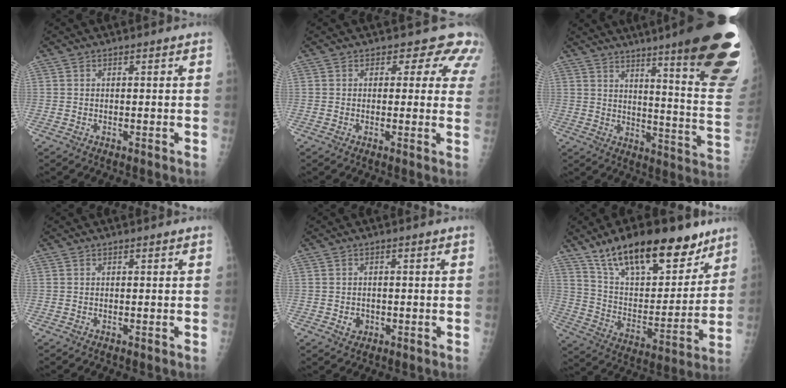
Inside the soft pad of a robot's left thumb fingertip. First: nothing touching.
{"total": 7.3, "force": [5.4, 4.4, 2.2], "torque": [0.019, -0.019, 0.035]}
{"total": 28.3, "force": [18.1, 3.4, 21.5], "torque": [-0.208, -0.096, 0.237]}
{"total": 0.0}
{"total": 2.5, "force": [-0.8, 2.2, 0.9], "torque": [-0.002, 0.005, -0.007]}
{"total": 24.3, "force": [16.6, 10.2, 14.5], "torque": [-0.189, -0.059, 0.276]}